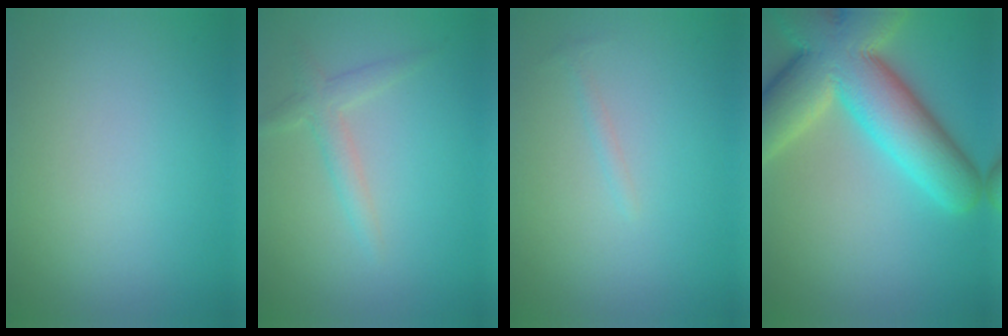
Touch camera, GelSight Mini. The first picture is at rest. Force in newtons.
{"total": 1.9, "press": 1.9, "slide": 0.1}
{"total": 0.7, "press": 0.7, "slide": 0.1}
{"total": 12.5, "press": 12.4, "slide": 1.0}